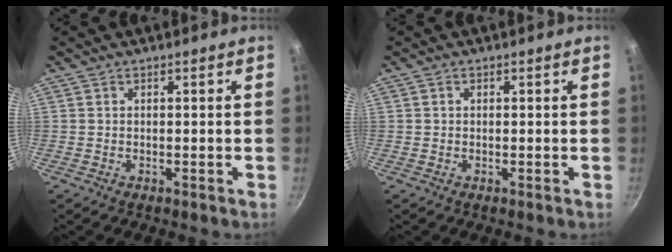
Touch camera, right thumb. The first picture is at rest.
{"total": 0.9, "force": [0.2, 0.7, 0.4], "torque": [-0.006, 0.005, 0.003]}